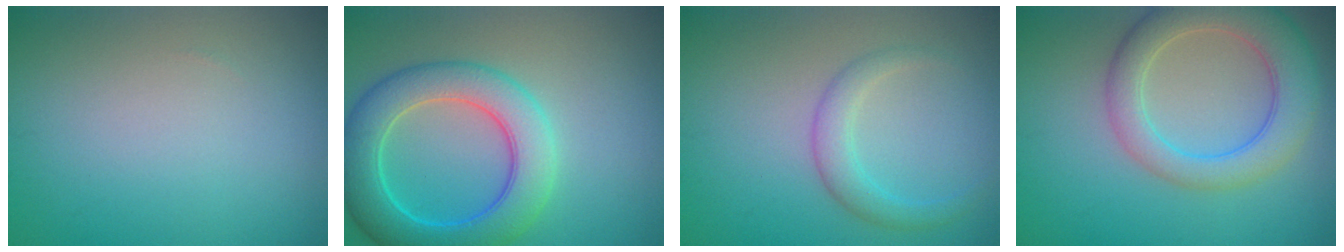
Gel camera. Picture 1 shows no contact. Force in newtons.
{"total": 7.2, "press": 7.2, "slide": 0.2}
{"total": 2.3, "press": 2.3, "slide": 0.1}
{"total": 6.0, "press": 6.0, "slide": 0.3}